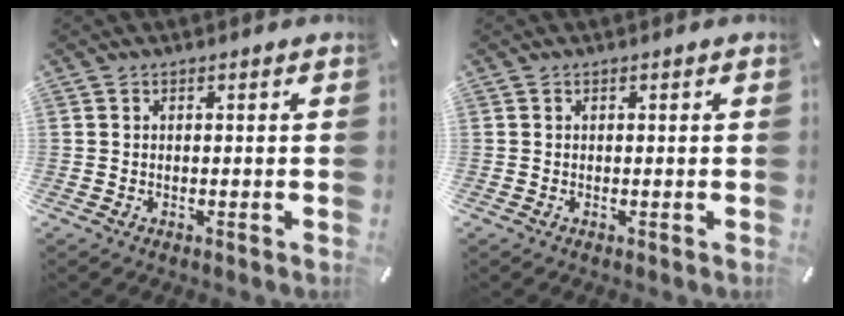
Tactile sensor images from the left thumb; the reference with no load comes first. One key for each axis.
{"total": 0.0}